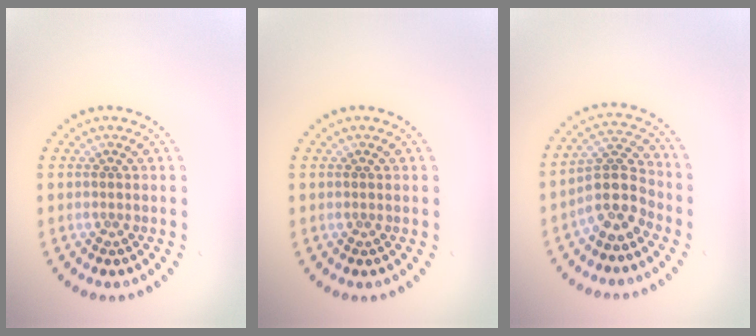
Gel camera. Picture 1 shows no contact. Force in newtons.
{"total": 0.0}
{"total": 4.0, "press": 3.4, "slide": 2.2}